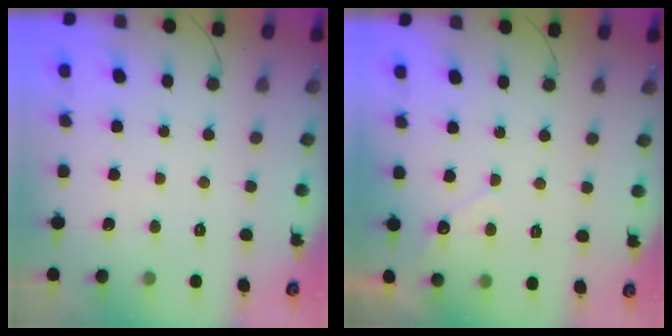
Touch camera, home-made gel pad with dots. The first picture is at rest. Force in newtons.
{"total": 2.7, "press": 2.7, "slide": 0.1}